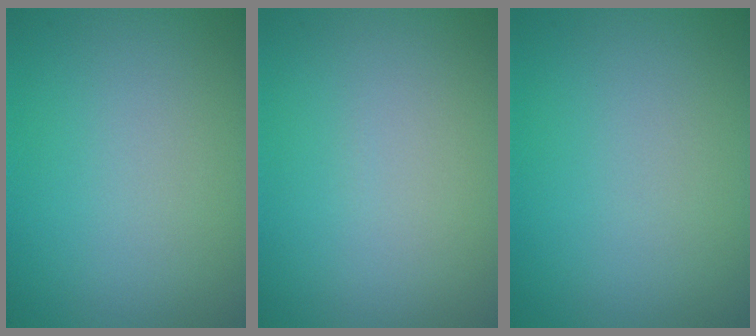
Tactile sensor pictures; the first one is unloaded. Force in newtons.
{"total": 0.0}
{"total": 0.0}